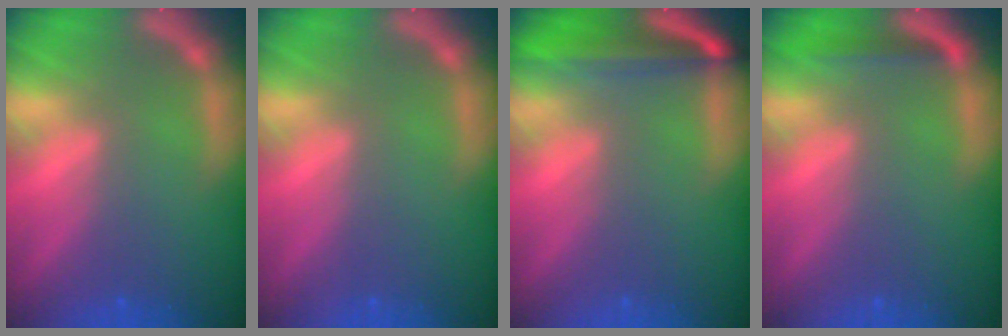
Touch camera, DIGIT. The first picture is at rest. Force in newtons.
{"total": 0.0}
{"total": 6.6}
{"total": 1.9}